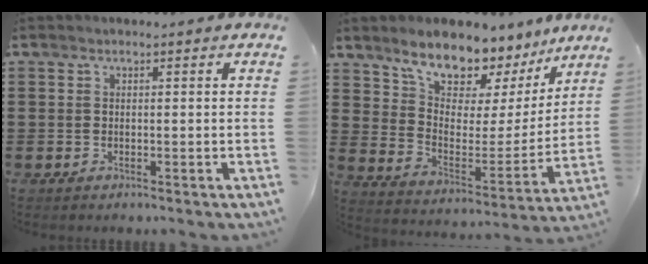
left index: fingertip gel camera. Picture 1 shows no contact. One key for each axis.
{"total": 9.2, "fx": 8.1, "fy": 3.2, "fz": 2.8, "tx": -0.078, "ty": -0.064, "tz": 0.143}